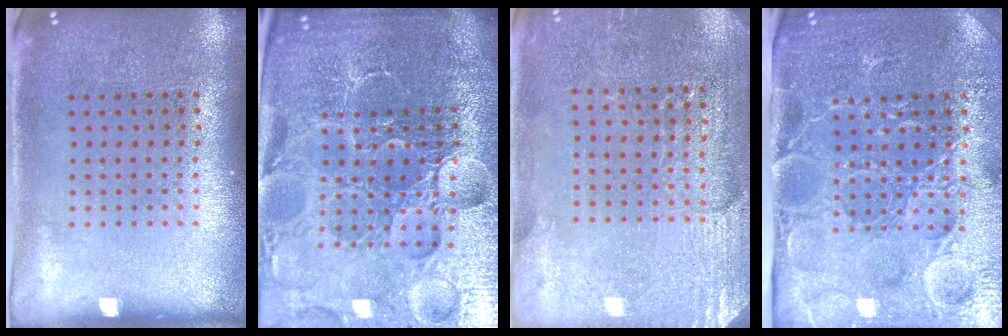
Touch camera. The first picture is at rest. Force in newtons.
{"total": 6.8, "press": 5.9, "slide": 3.2}
{"total": 2.9, "press": 2.8, "slide": 0.6}
{"total": 4.8, "press": 4.2, "slide": 2.1}